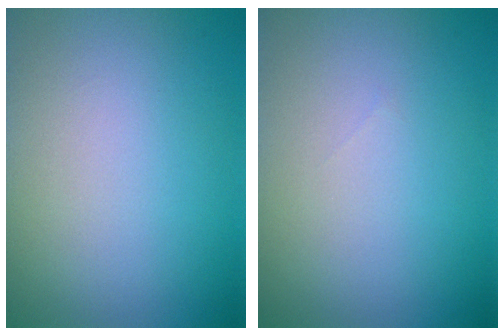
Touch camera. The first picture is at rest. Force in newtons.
{"total": 0.0}